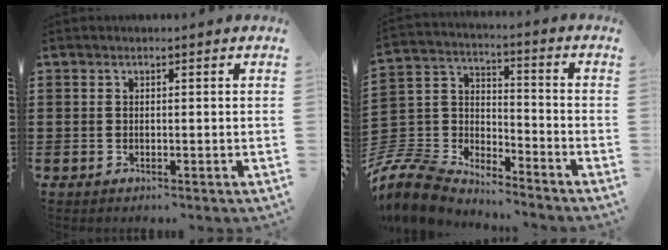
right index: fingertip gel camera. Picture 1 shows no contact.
{"total": 8.3, "force": [-7.8, 2.4, 1.3], "torque": [-0.075, -0.011, -0.168]}